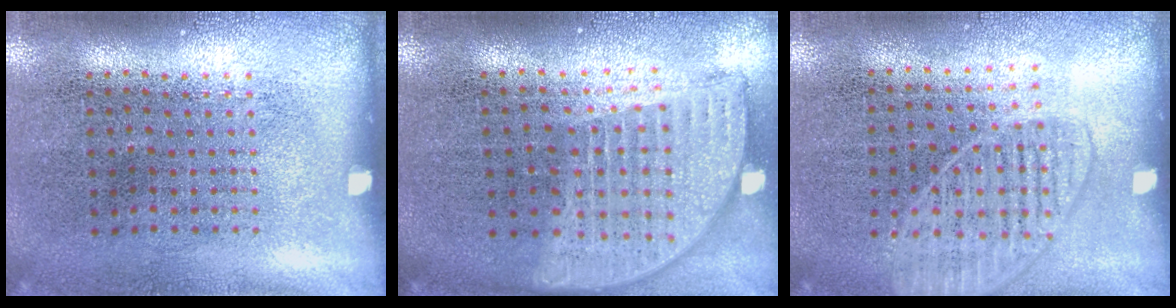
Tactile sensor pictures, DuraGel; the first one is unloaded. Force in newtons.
{"total": 1.9, "press": 1.5, "slide": 1.1}
{"total": 1.3, "press": 1.2, "slide": 0.5}